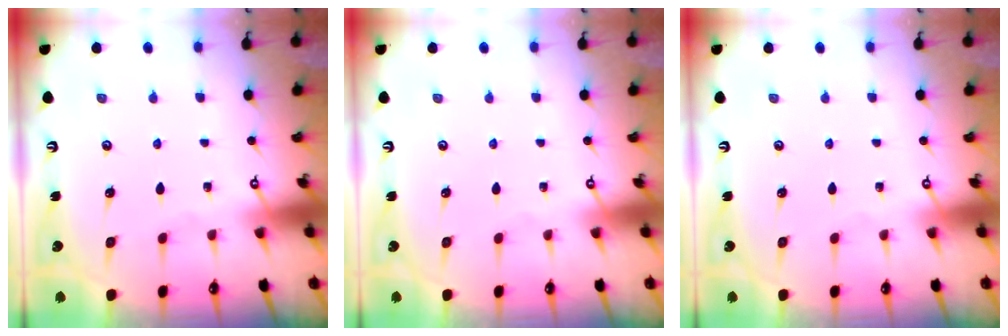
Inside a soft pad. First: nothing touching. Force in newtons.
{"total": 0.0}
{"total": 0.0}